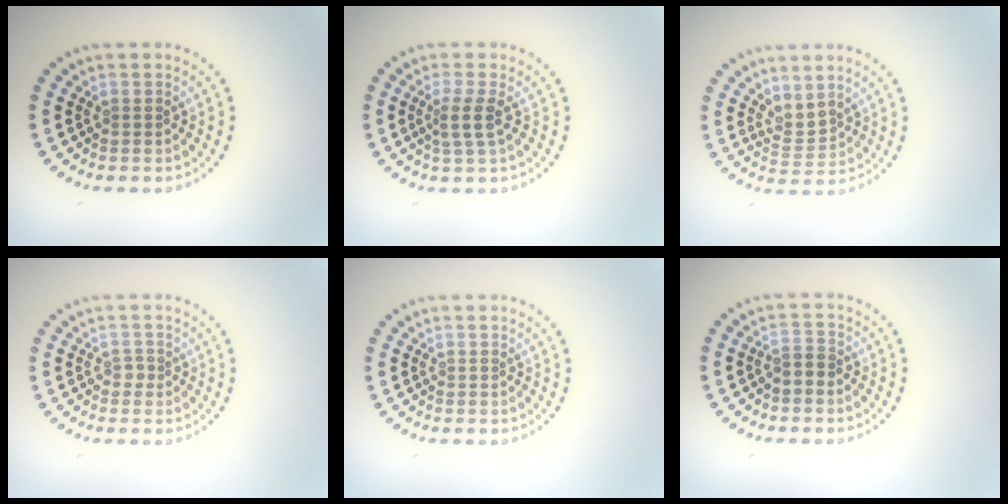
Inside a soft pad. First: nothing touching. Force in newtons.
{"total": 2.2, "press": 1.7, "slide": 1.3}
{"total": 1.8, "press": 1.4, "slide": 1.1}
{"total": 0.9, "press": 0.6, "slide": 0.6}
{"total": 0.0}
{"total": 1.6, "press": 1.4, "slide": 0.8}